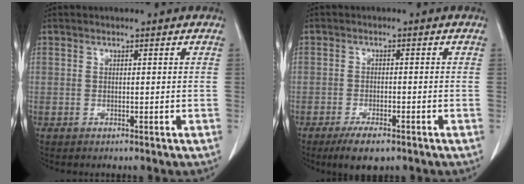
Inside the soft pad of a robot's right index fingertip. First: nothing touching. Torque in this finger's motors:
{"motor_torque": [-0.46, 0.09, -0.09, -0.05]}